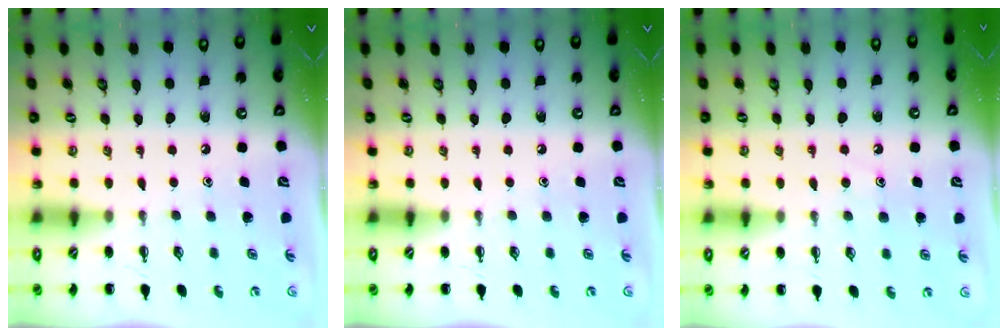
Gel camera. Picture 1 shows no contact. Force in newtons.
{"total": 0.0}
{"total": 6.7, "press": 6.6, "slide": 1.0}